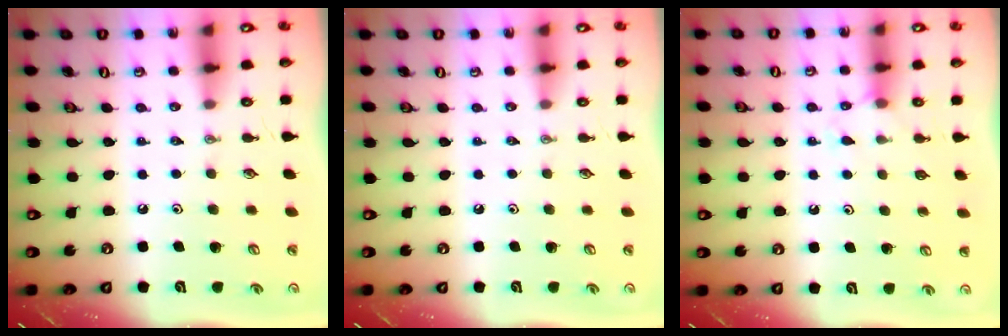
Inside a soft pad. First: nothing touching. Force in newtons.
{"total": 0.0}
{"total": 6.6, "press": 6.6, "slide": 0.8}